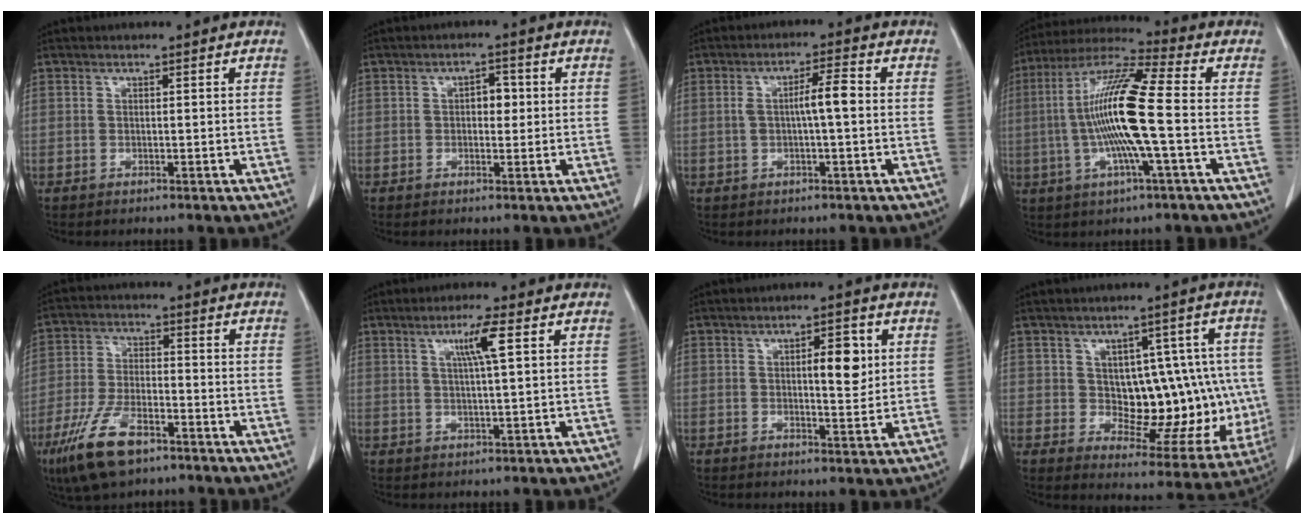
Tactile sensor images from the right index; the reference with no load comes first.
{"total": 2.7, "force": [0.2, 1.5, 2.2], "torque": [-0.030, 0.008, 0.002]}
{"total": 4.5, "force": [0.2, 0.6, 4.5], "torque": [-0.080, 0.014, 0.006]}
{"total": 15.1, "force": [-1.2, 0.5, 15.0], "torque": [-0.299, 0.006, -0.032]}
{"total": 10.7, "force": [-6.5, 4.0, 7.4], "torque": [-0.158, -0.010, -0.116]}
{"total": 5.1, "force": [1.9, -0.4, 4.8], "torque": [-0.084, 0.002, 0.032]}
{"total": 5.5, "force": [1.3, 1.7, 5.0], "torque": [-0.072, 0.003, 0.022]}
{"total": 15.4, "force": [0.2, 8.1, 13.1], "torque": [-0.152, 0.025, 0.027]}